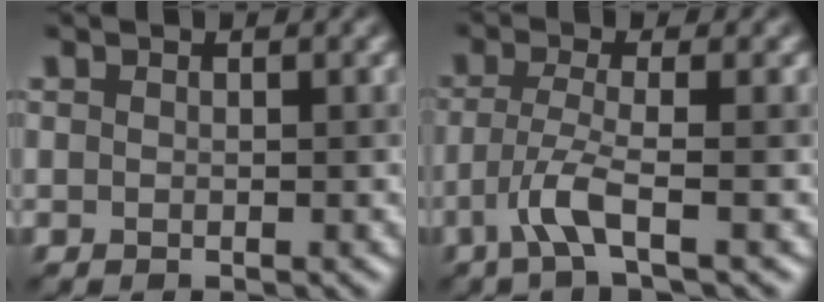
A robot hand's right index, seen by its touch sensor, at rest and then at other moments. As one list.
[{"total": 3.0, "force": [-1.5, 0.2, 2.6], "torque": [-0.056, 0.000, -0.037]}]